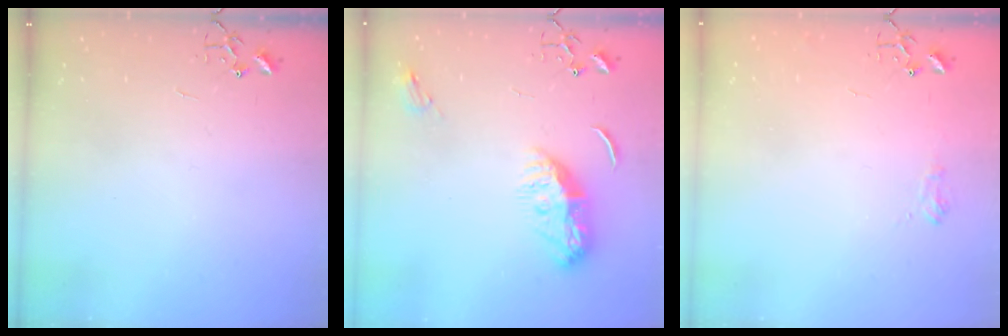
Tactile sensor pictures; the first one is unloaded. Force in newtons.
{"total": 11.6, "press": 11.6, "slide": 0.3}
{"total": 7.1, "press": 7.1, "slide": 0.8}